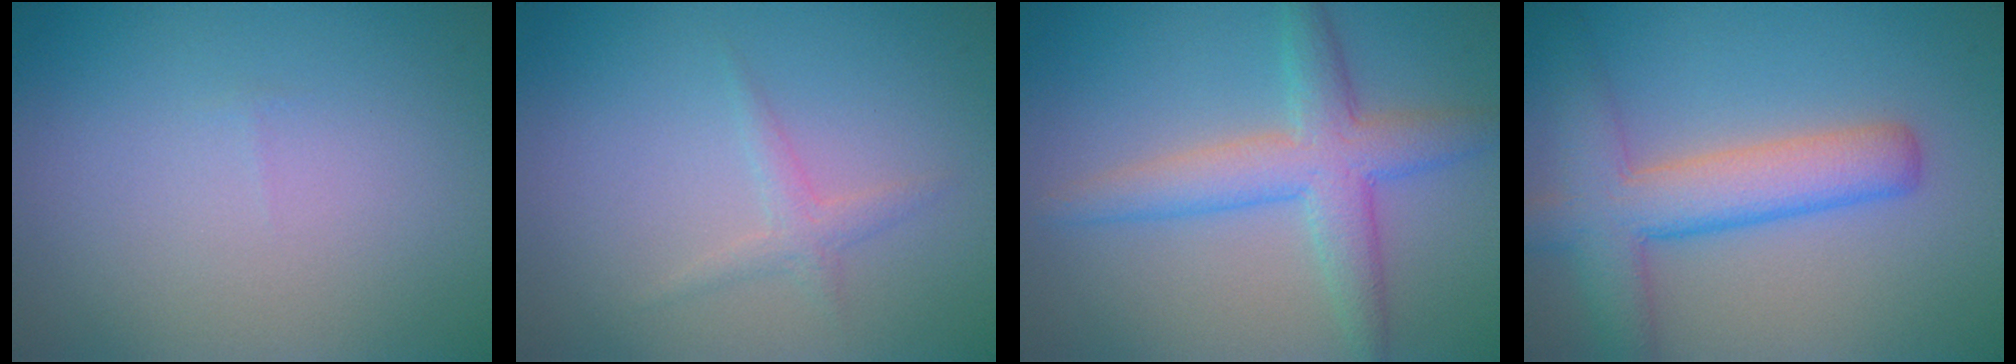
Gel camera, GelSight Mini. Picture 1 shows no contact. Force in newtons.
{"total": 1.4, "press": 1.4, "slide": 0.0}
{"total": 4.7, "press": 4.7, "slide": 0.1}
{"total": 5.9, "press": 5.9, "slide": 0.3}